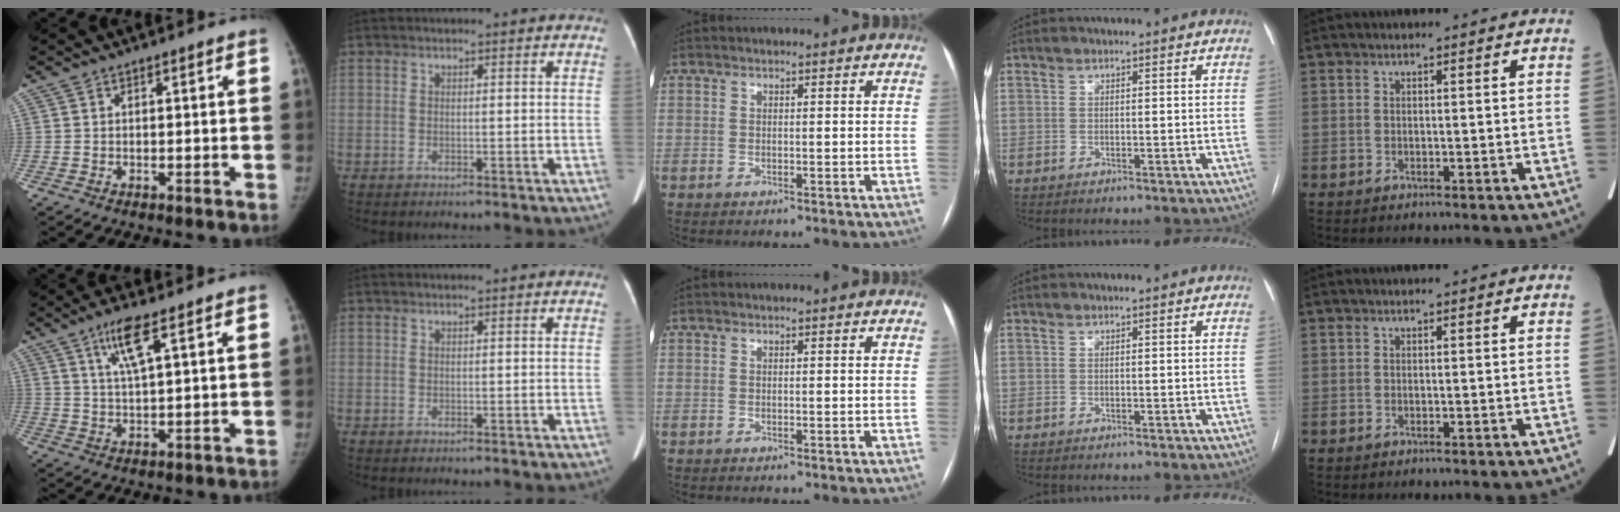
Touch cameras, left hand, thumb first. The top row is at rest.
{"thumb": {"total": 6.4, "force": [3.4, 0.8, 5.4], "torque": [-0.113, -0.018, 0.071]}}